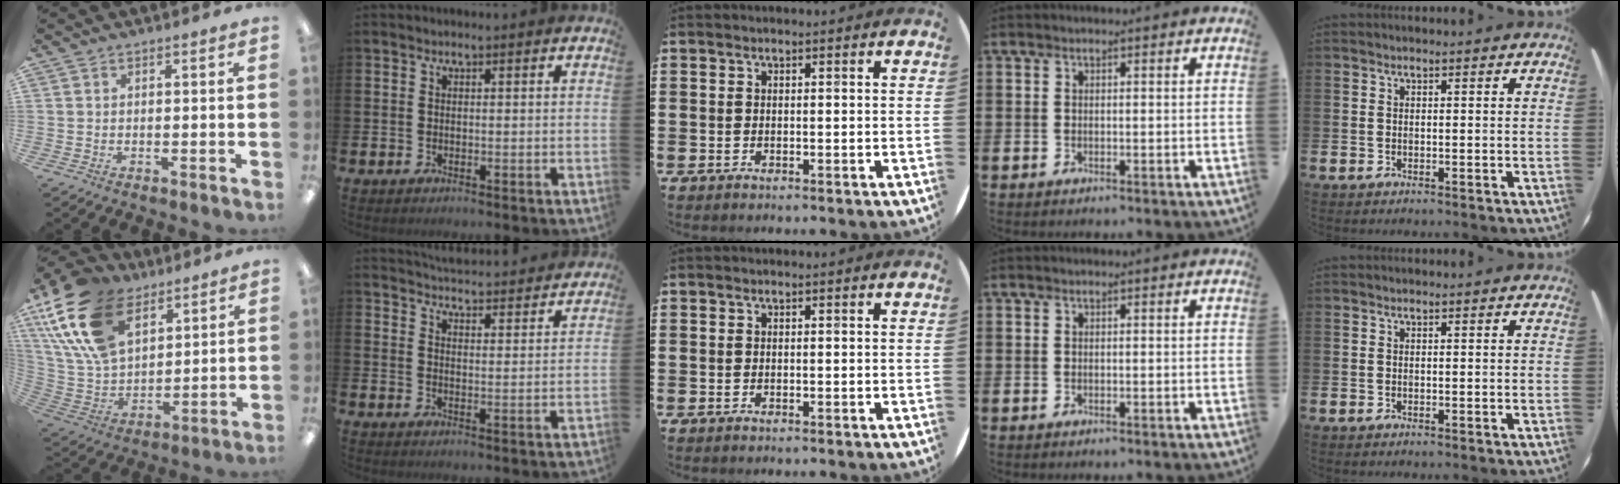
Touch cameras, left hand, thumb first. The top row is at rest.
{"thumb": {"total": 22.3, "force": [12.0, 13.4, 13.1], "torque": [-0.306, -0.044, 0.221]}, "index": {"total": 5.0, "force": [5.0, 0.3, 0.0], "torque": [-0.003, -0.043, 0.088]}}